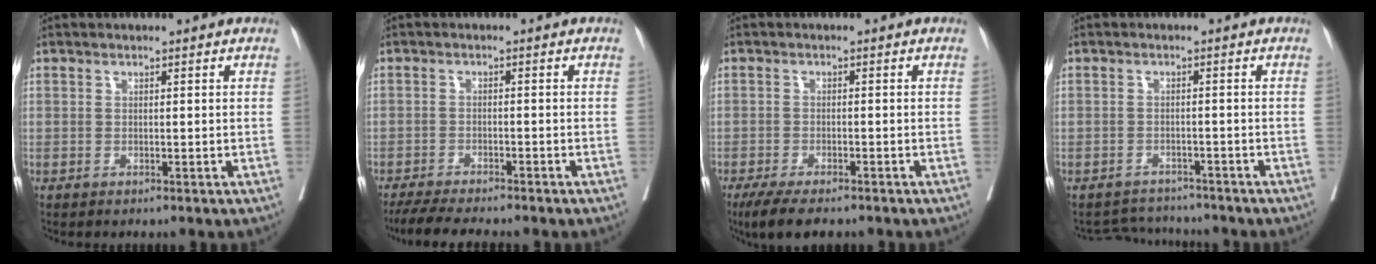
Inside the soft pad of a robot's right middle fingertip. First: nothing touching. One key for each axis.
{"total": 7.7, "fx": -6.7, "fy": 0.4, "fz": 3.7, "tx": -0.055, "ty": -0.016, "tz": -0.108}
{"total": 6.9, "fx": -5.4, "fy": 1.6, "fz": 4.0, "tx": -0.060, "ty": -0.013, "tz": -0.087}
{"total": 4.1, "fx": -4.0, "fy": 0.4, "fz": -0.8, "tx": 0.010, "ty": 0.007, "tz": -0.063}